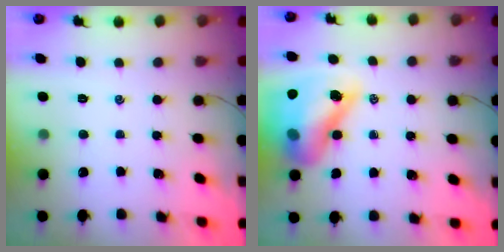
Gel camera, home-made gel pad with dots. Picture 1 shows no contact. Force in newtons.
{"total": 17.9, "press": 17.2, "slide": 5.0}